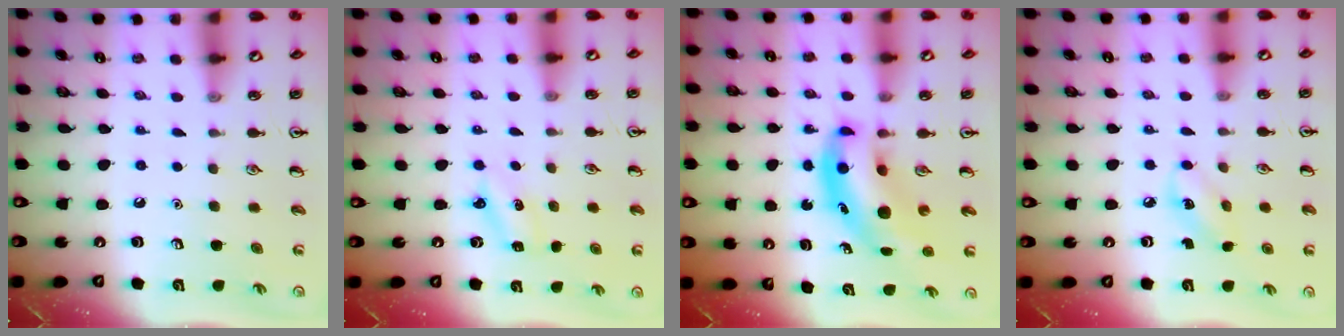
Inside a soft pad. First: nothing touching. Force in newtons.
{"total": 2.6, "press": 2.4, "slide": 0.8}
{"total": 9.1, "press": 8.8, "slide": 2.5}
{"total": 3.5, "press": 3.3, "slide": 1.1}